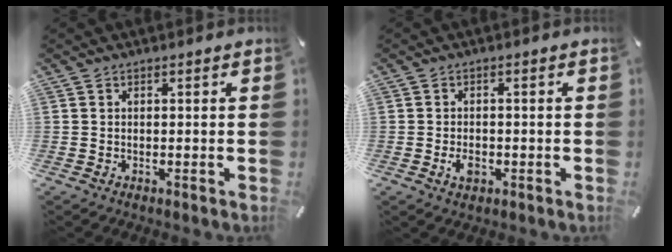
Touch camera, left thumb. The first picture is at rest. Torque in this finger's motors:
{"motor_torque": [0.32, 1.30, 0.26, 0.07, 0.00]}